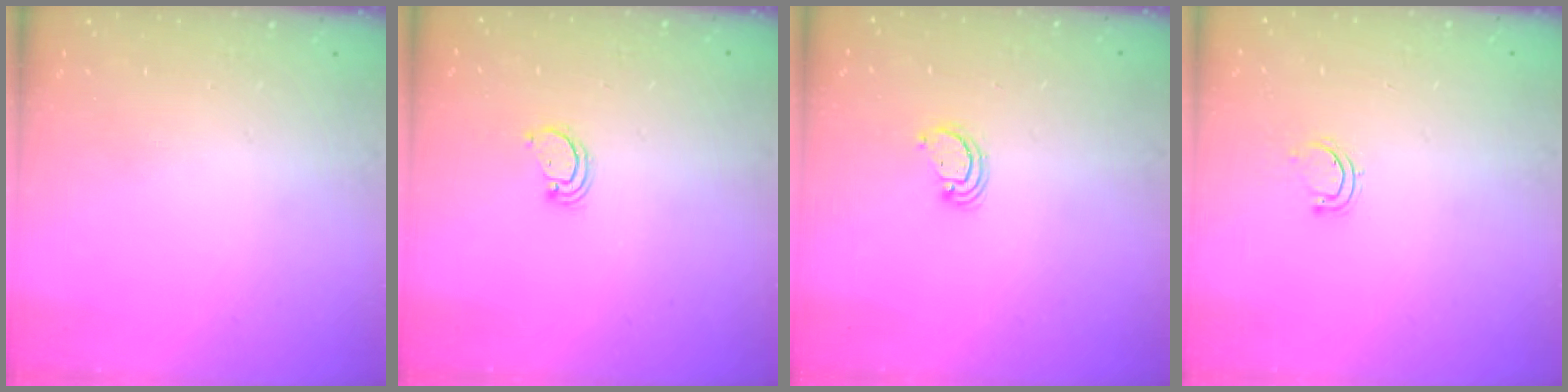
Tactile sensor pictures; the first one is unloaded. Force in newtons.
{"total": 2.1, "press": 2.1, "slide": 0.2}
{"total": 2.3, "press": 2.3, "slide": 0.2}
{"total": 3.8, "press": 3.5, "slide": 1.6}